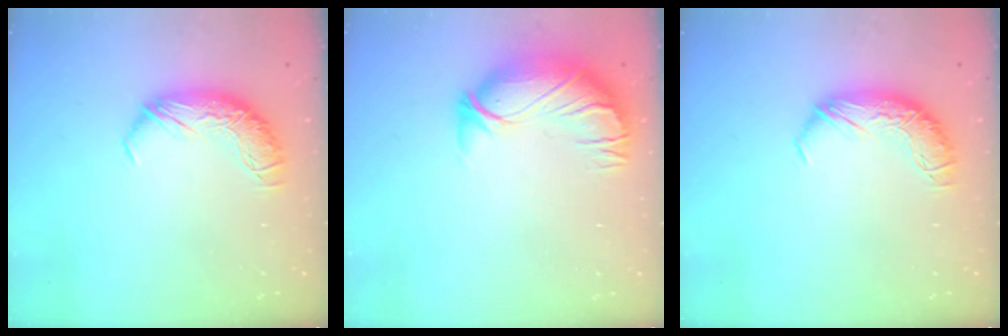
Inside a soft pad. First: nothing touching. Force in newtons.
{"total": 2.8, "press": 0.3, "slide": 2.8}
{"total": 0.0}